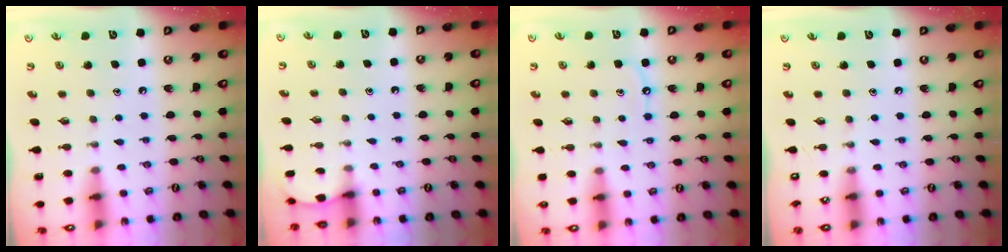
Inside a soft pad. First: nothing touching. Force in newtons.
{"total": 2.4, "press": 2.4, "slide": 0.2}
{"total": 8.2, "press": 8.1, "slide": 0.8}
{"total": 0.0}